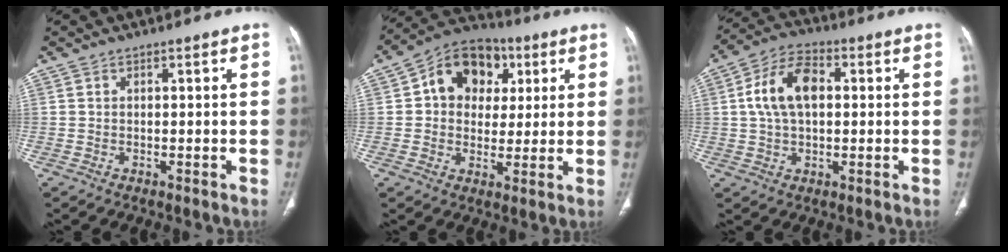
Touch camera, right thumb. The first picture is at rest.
{"total": 13.6, "force": [4.0, 10.6, 7.5], "torque": [-0.073, 0.008, 0.053]}
{"total": 10.9, "force": [1.7, 6.5, 8.6], "torque": [-0.161, 0.021, 0.026]}